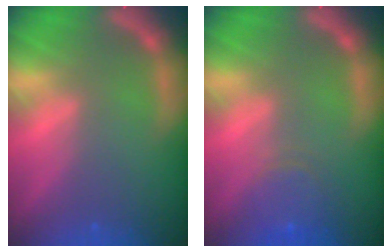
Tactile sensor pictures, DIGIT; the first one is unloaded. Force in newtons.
{"total": 3.5}